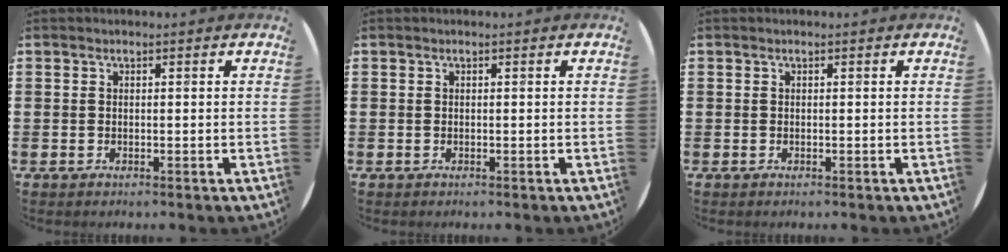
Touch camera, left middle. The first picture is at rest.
{"total": 0.0}
{"total": 0.0}